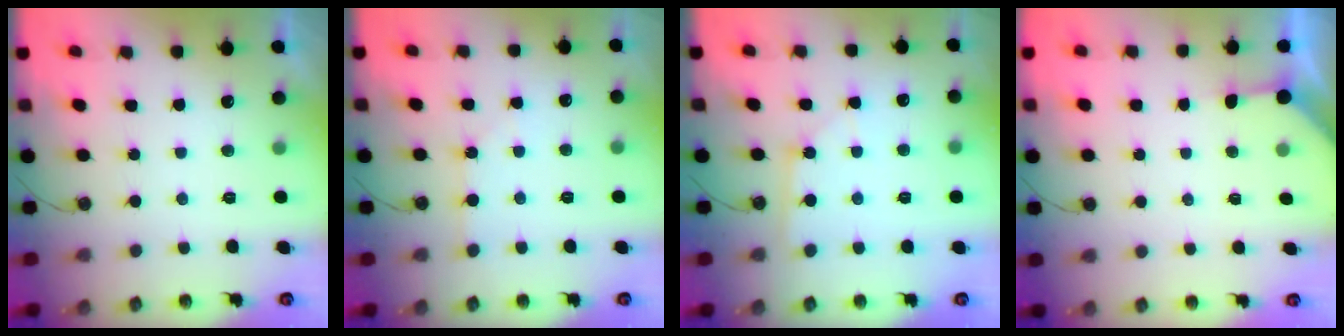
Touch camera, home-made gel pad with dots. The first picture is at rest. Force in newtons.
{"total": 1.7, "press": 1.7, "slide": 0.3}
{"total": 2.7, "press": 2.7, "slide": 0.4}
{"total": 2.4, "press": 2.3, "slide": 0.3}